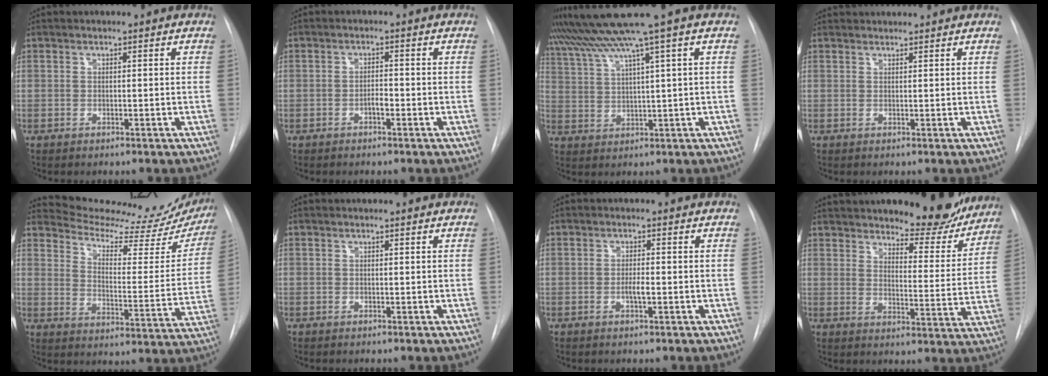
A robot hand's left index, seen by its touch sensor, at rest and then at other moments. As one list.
[{"total": 1.4, "force": [-0.7, 0.4, 1.1], "torque": [-0.017, 0.003, -0.014]}, {"total": 10.4, "force": [7.5, -2.6, 6.7], "torque": [-0.117, 0.024, 0.128]}, {"total": 4.1, "force": [4.0, 0.4, 0.7], "torque": [-0.010, 0.036, 0.056]}, {"total": 22.8, "force": [21.8, 3.6, 6.0], "torque": [-0.081, -0.085, 0.272]}, {"total": 0.0}, {"total": 1.7, "force": [-0.5, 0.2, 1.7], "torque": [-0.031, 0.000, -0.009]}, {"total": 15.0, "force": [13.7, 3.4, 5.2], "torque": [-0.054, -0.031, 0.179]}]